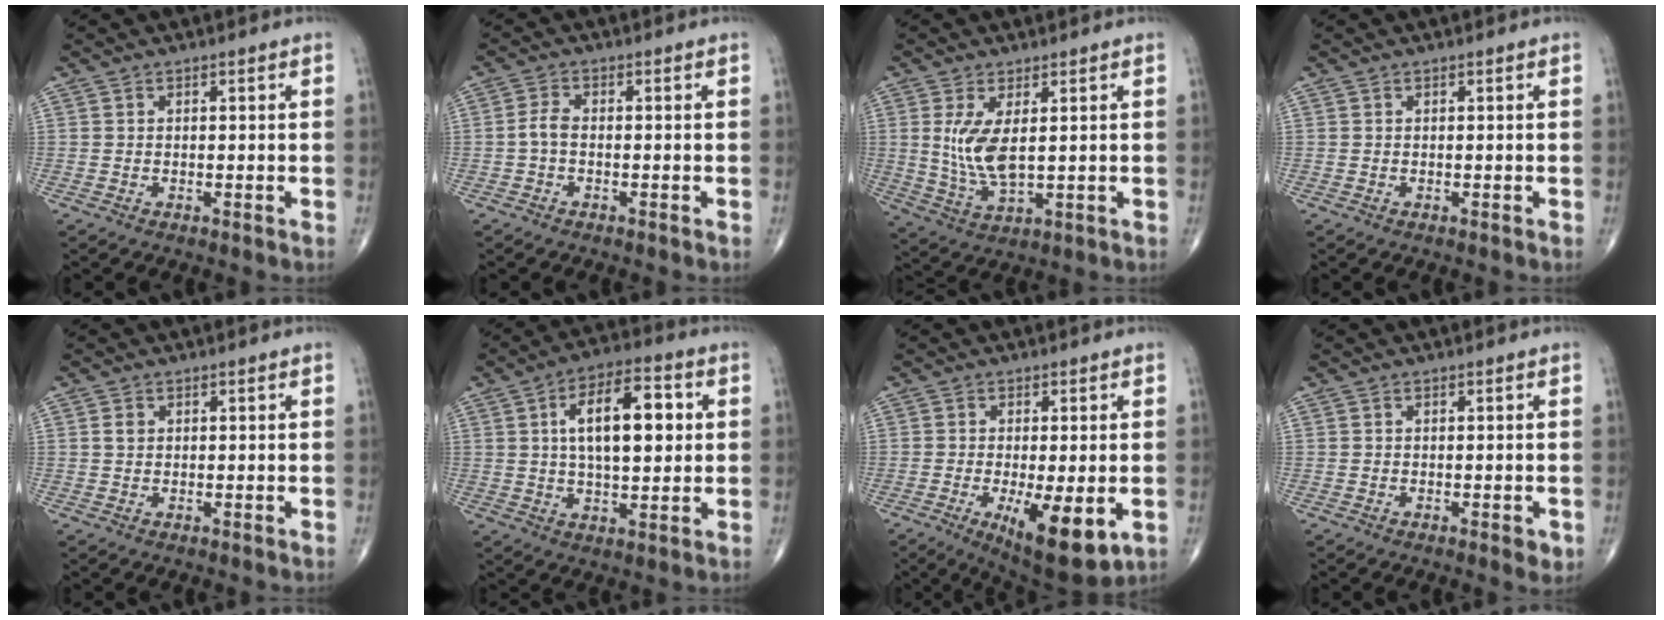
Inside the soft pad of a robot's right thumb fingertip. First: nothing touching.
{"total": 2.5, "force": [-0.6, 1.3, 2.0], "torque": [-0.043, 0.005, -0.018]}
{"total": 8.0, "force": [1.4, 3.2, 7.2], "torque": [-0.149, -0.020, 0.040]}
{"total": 0.0}
{"total": 1.3, "force": [0.4, 1.1, 0.8], "torque": [-0.012, 0.001, 0.007]}
{"total": 14.5, "force": [2.7, 6.8, 12.6], "torque": [-0.183, 0.010, 0.042]}
{"total": 12.3, "force": [-3.6, 4.0, 11.1], "torque": [-0.170, -0.022, -0.045]}
{"total": 2.1, "force": [-0.7, 0.8, 1.8], "torque": [-0.017, -0.002, -0.008]}